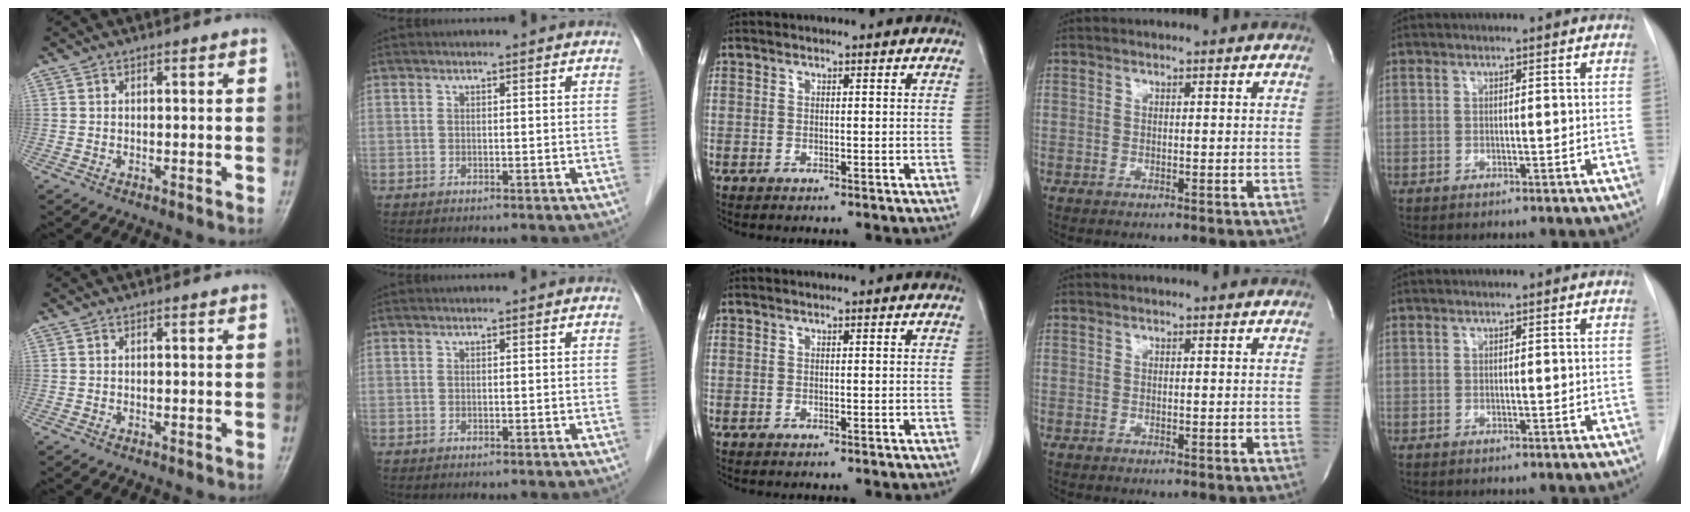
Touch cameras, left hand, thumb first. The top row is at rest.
{}